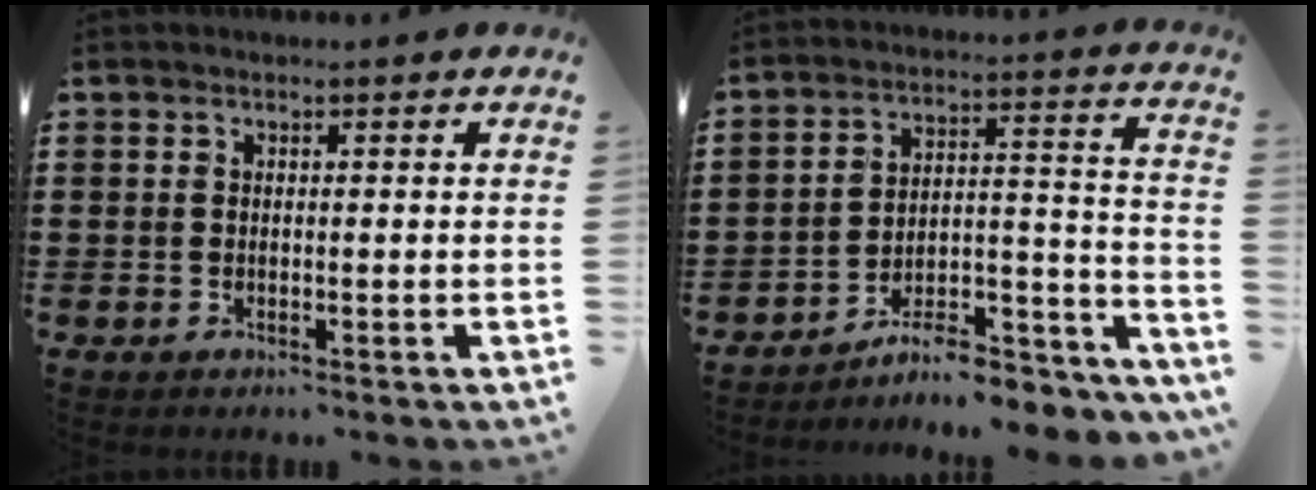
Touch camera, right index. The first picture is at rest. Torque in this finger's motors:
{"motor_torque": [1.23, 0.91, 0.56, 0.08]}